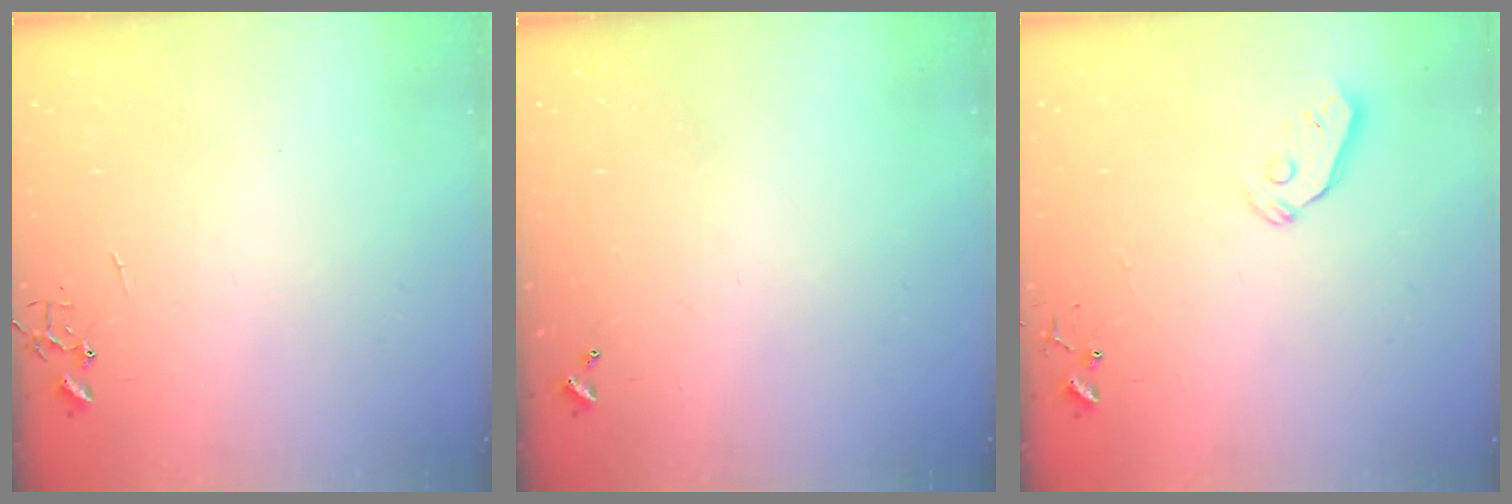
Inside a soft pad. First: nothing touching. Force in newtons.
{"total": 0.0}
{"total": 5.6, "press": 5.6, "slide": 0.7}